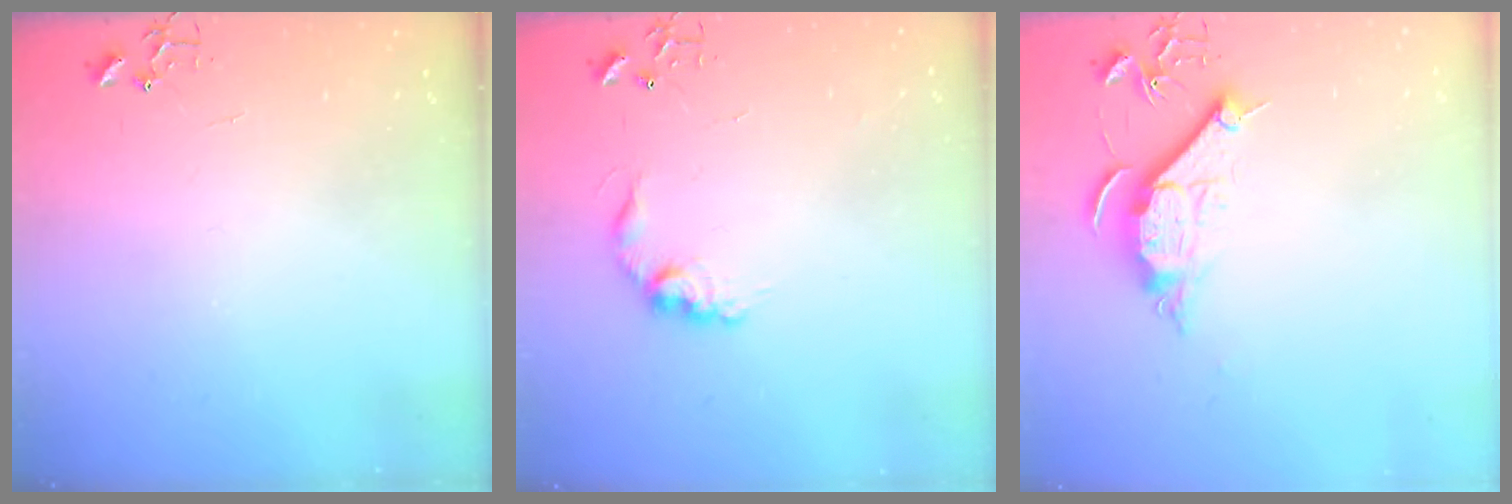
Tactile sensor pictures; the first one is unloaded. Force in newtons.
{"total": 9.2, "press": 9.2, "slide": 0.5}
{"total": 9.8, "press": 9.8, "slide": 0.4}